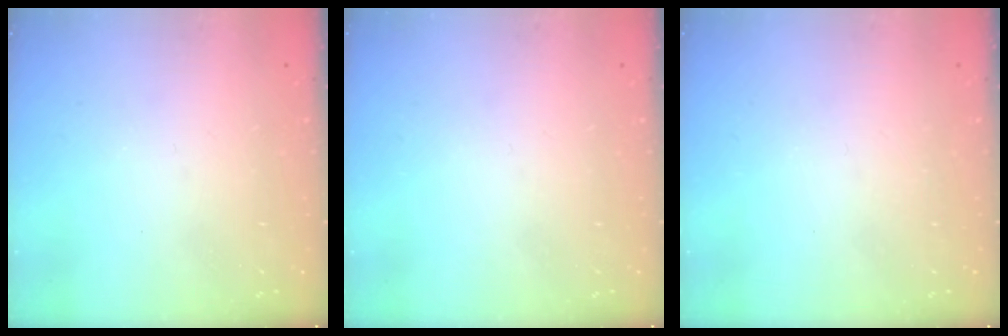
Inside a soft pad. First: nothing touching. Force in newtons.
{"total": 0.0}
{"total": 0.0}